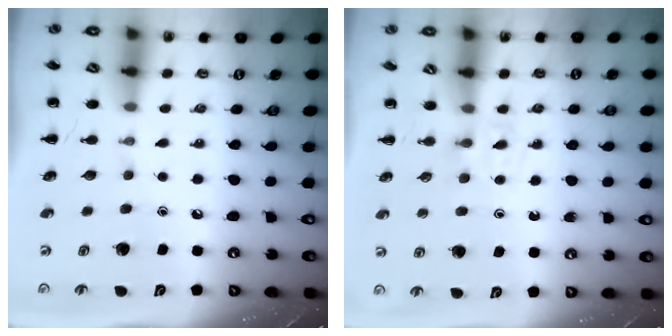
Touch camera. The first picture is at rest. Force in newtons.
{"total": 2.8, "press": 2.5, "slide": 1.1}